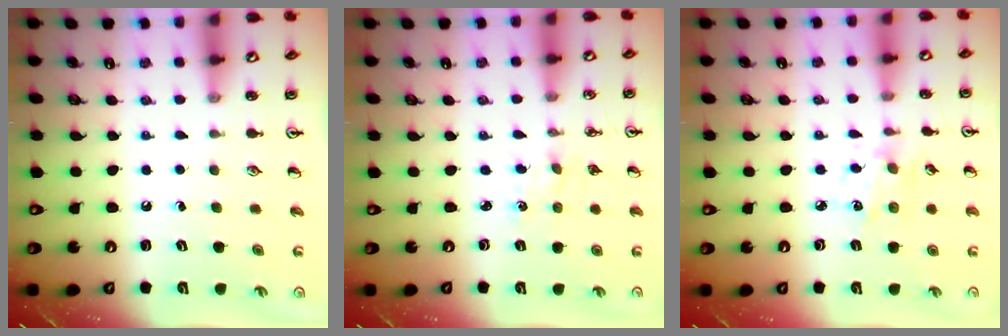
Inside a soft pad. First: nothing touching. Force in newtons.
{"total": 0.0}
{"total": 2.8, "press": 2.8, "slide": 0.5}